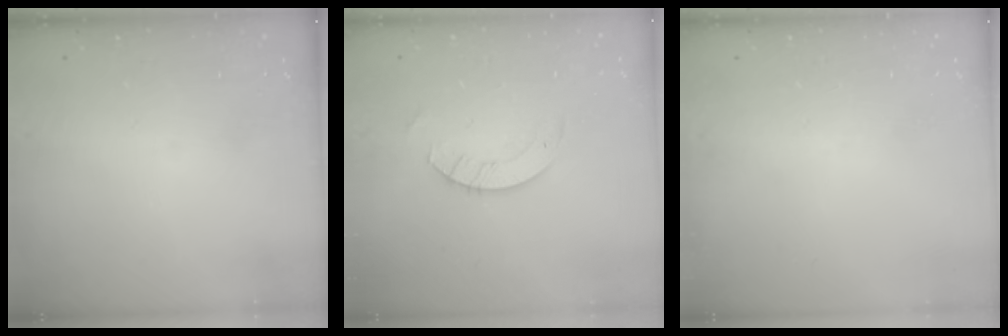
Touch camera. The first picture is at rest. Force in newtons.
{"total": 4.4, "press": 4.3, "slide": 0.4}
{"total": 0.0}